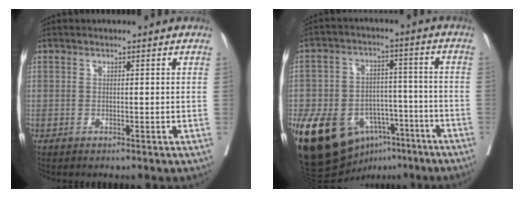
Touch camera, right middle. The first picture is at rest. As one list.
[{"total": 19.5, "force": [-10.3, 12.5, 10.9], "torque": [-0.205, 0.022, -0.154]}]